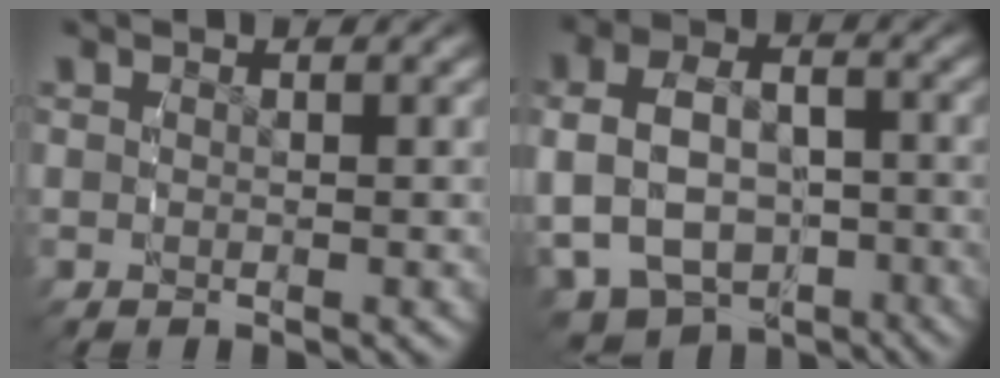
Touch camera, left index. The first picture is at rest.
{"total": 10.6, "force": [-3.6, 8.5, 5.4], "torque": [-0.110, -0.050, -0.044]}